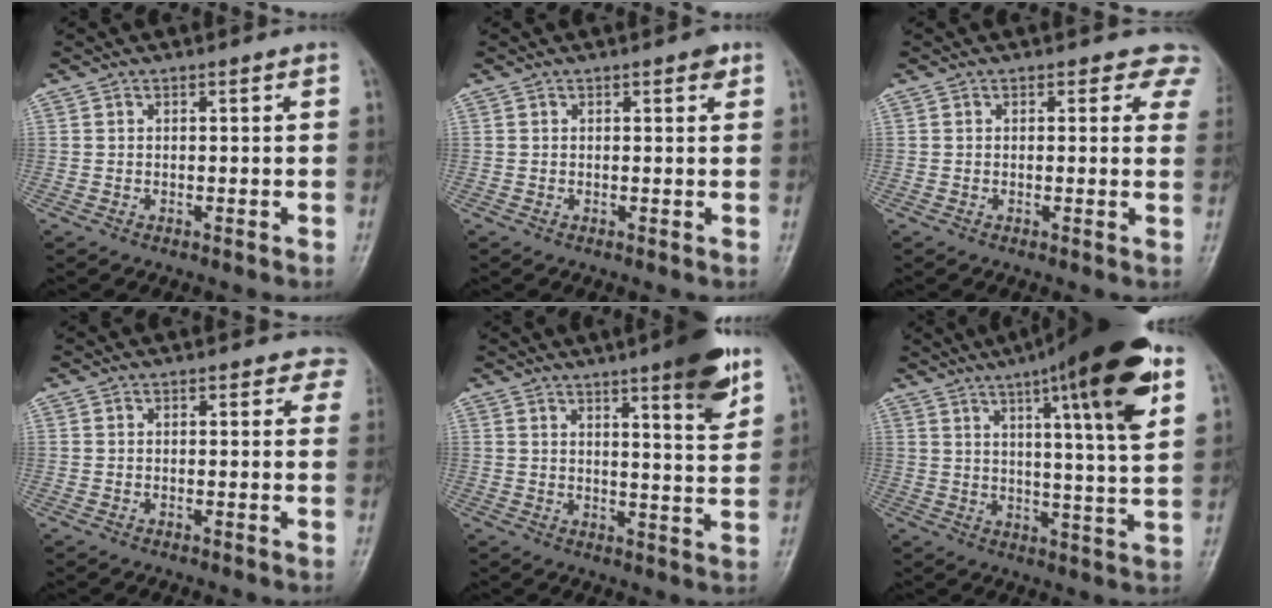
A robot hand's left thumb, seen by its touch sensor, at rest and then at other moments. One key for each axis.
{"total": 1.5, "fx": 0.8, "fy": 0.7, "fz": 1.0, "tx": -0.007, "ty": -0.001, "tz": 0.006}
{"total": 4.7, "fx": 3.5, "fy": 2.7, "fz": 1.4, "tx": 0.024, "ty": -0.010, "tz": 0.014}
{"total": 3.0, "fx": 2.1, "fy": 1.9, "fz": 1.2, "tx": 0.021, "ty": -0.005, "tz": 0.006}
{"total": 10.5, "fx": 6.2, "fy": 1.5, "fz": 8.3, "tx": -0.101, "ty": -0.035, "tz": 0.081}
{"total": 20.7, "fx": 10.2, "fy": 3.0, "fz": 17.8, "tx": -0.247, "ty": -0.023, "tz": 0.144}